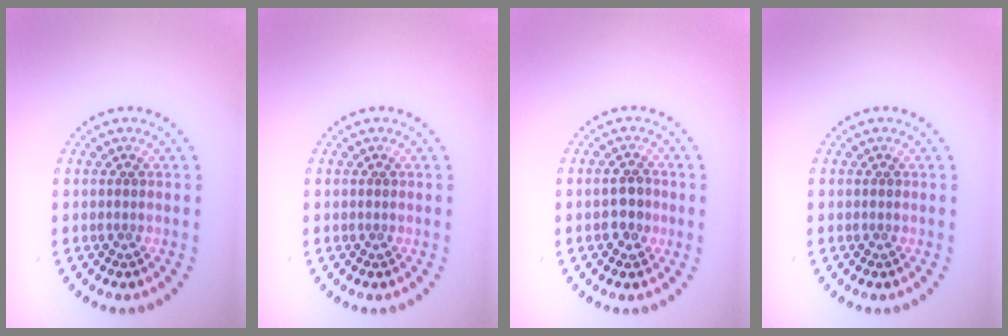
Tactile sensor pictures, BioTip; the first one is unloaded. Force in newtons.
{"total": 0.0}
{"total": 2.2, "press": 2.2, "slide": 0.3}
{"total": 0.0}